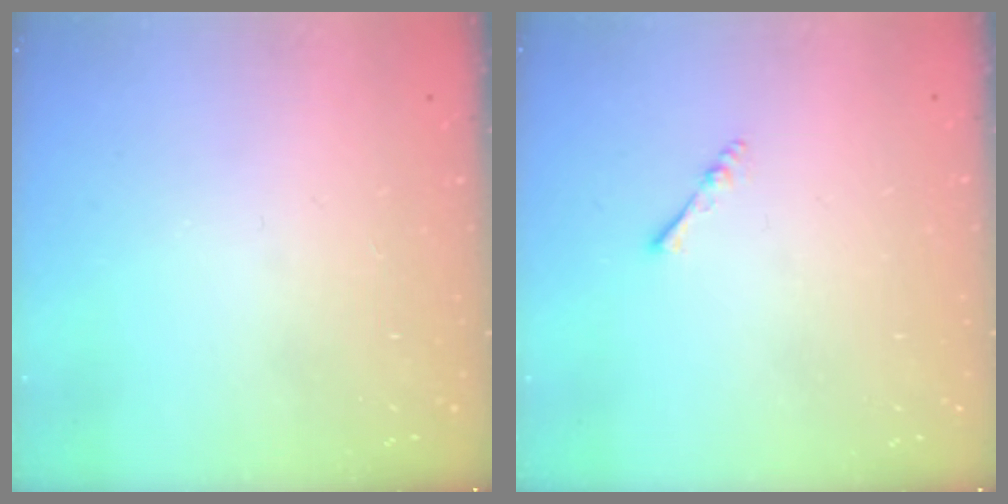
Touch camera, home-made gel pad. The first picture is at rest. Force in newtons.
{"total": 2.4, "press": 2.3, "slide": 0.5}